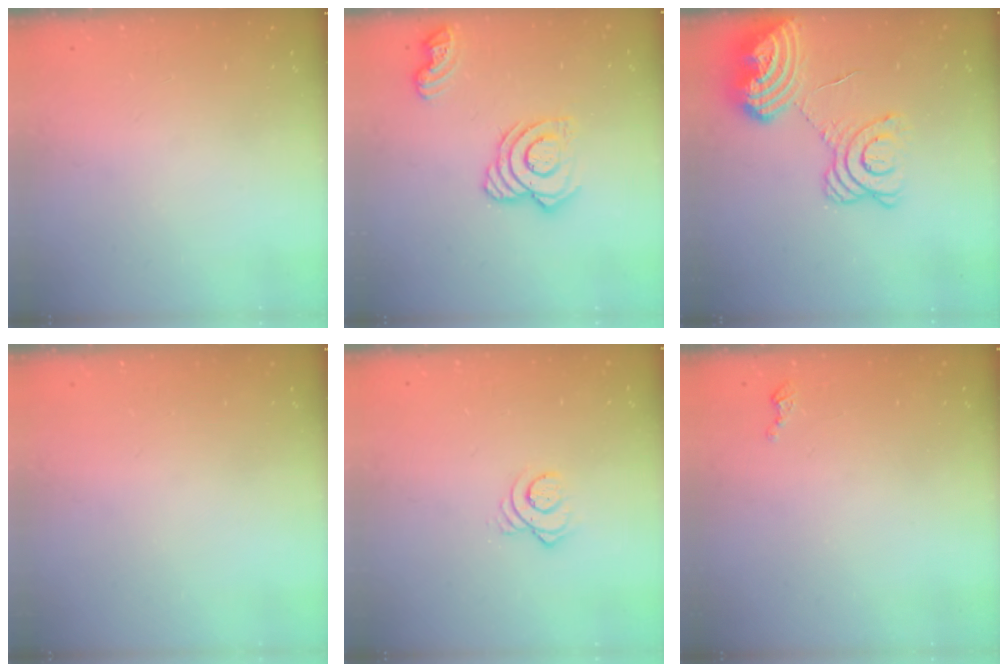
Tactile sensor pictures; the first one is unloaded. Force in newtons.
{"total": 12.6, "press": 12.5, "slide": 1.4}
{"total": 16.7, "press": 16.6, "slide": 1.2}
{"total": 0.0}
{"total": 3.4, "press": 3.4, "slide": 0.2}
{"total": 2.3, "press": 2.3, "slide": 0.3}